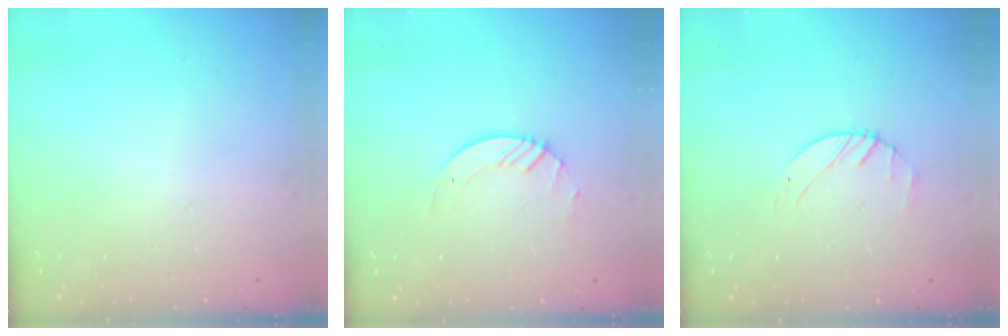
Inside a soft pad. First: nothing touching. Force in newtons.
{"total": 3.8, "press": 3.8, "slide": 0.4}
{"total": 1.4, "press": 1.4, "slide": 0.2}